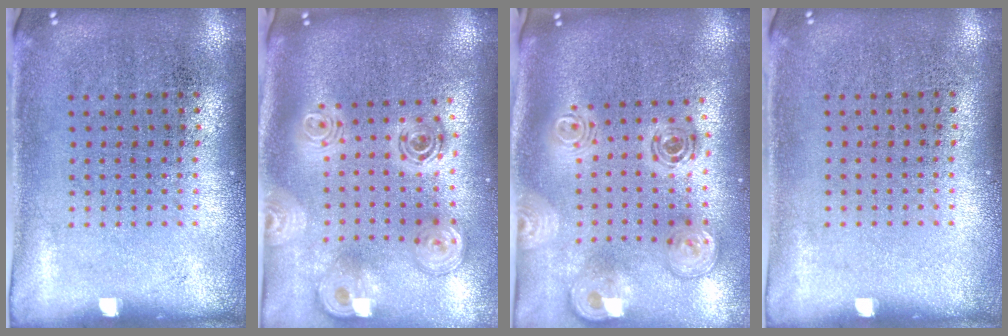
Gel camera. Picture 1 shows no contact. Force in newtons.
{"total": 2.6, "press": 1.9, "slide": 1.8}
{"total": 2.0, "press": 1.7, "slide": 1.1}
{"total": 0.0}